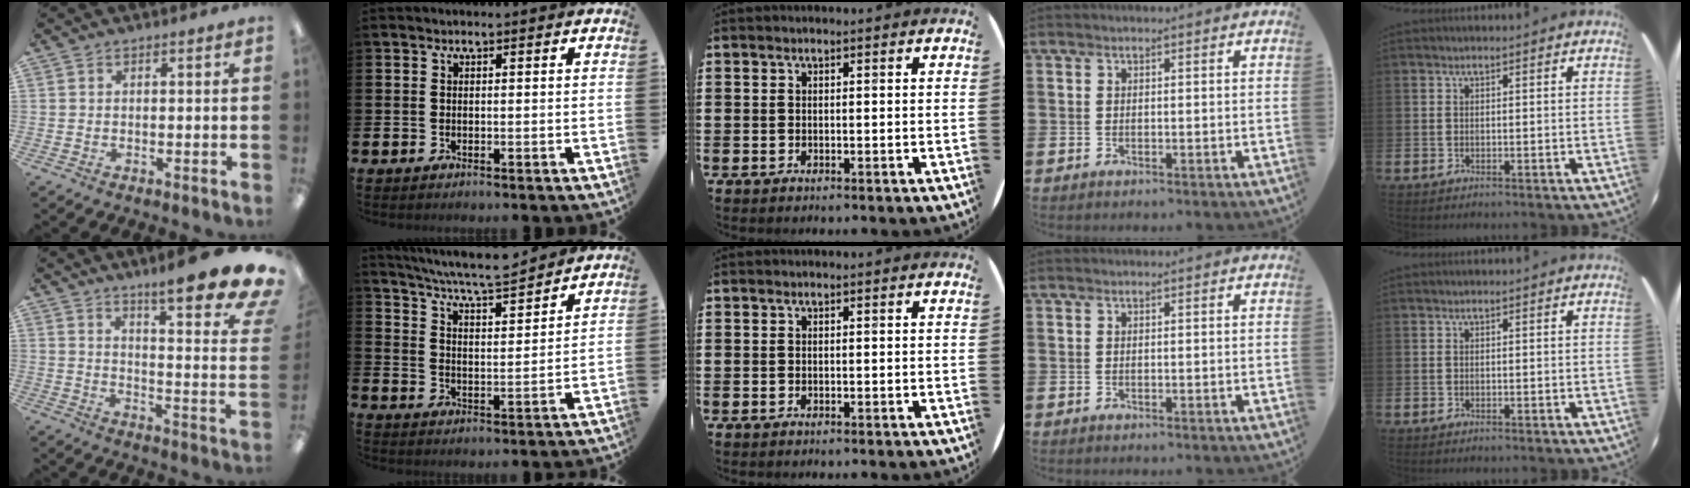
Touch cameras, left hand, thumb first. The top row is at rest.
{"thumb": {"total": 14.3, "force": [10.8, 1.9, 9.2], "torque": [-0.133, -0.096, 0.171]}, "index": {"total": 6.9, "force": [6.6, 0.2, 1.9], "torque": [-0.067, -0.048, 0.115]}}